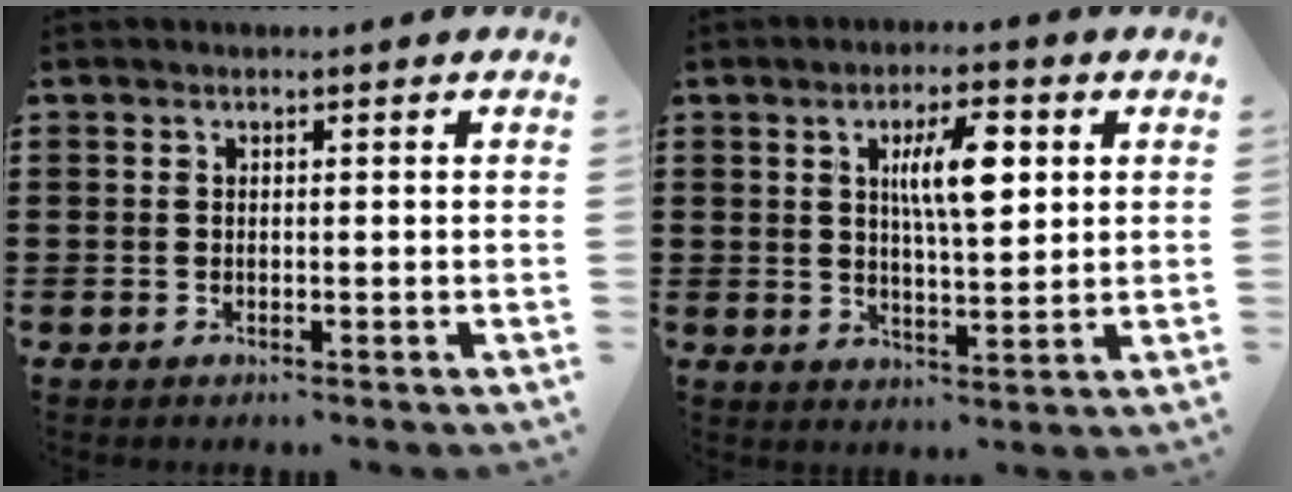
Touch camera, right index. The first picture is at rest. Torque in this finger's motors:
{"motor_torque": [1.13, 0.82, 0.52, 0.17]}